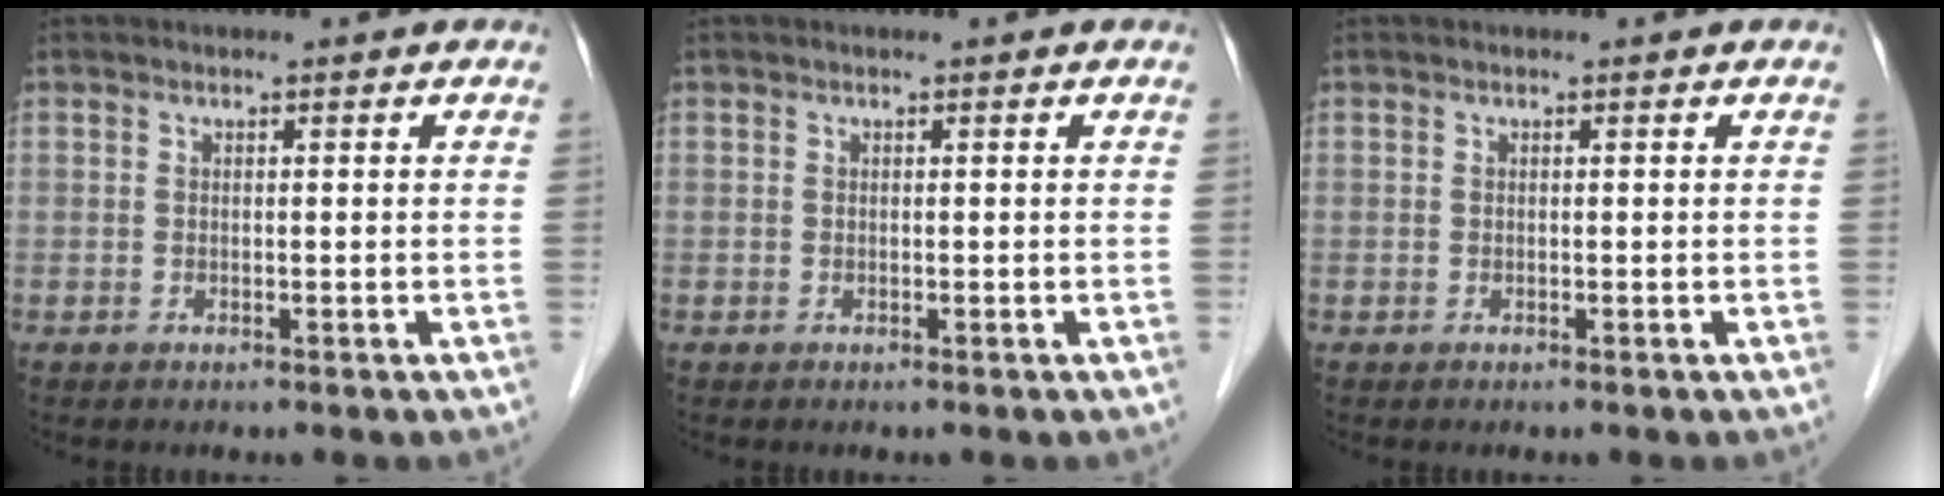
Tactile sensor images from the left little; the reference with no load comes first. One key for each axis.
{"total": 0.0}
{"total": 0.0}